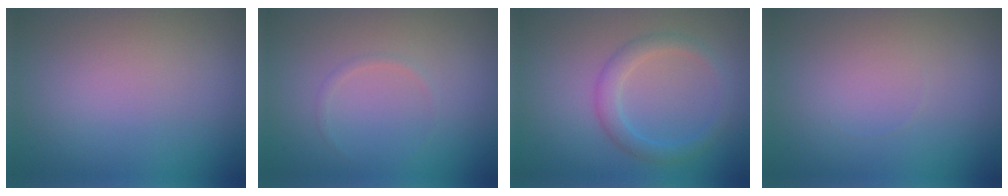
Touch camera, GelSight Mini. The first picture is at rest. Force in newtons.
{"total": 0.6, "press": 0.6, "slide": 0.0}
{"total": 2.4, "press": 2.4, "slide": 0.1}
{"total": 0.0}